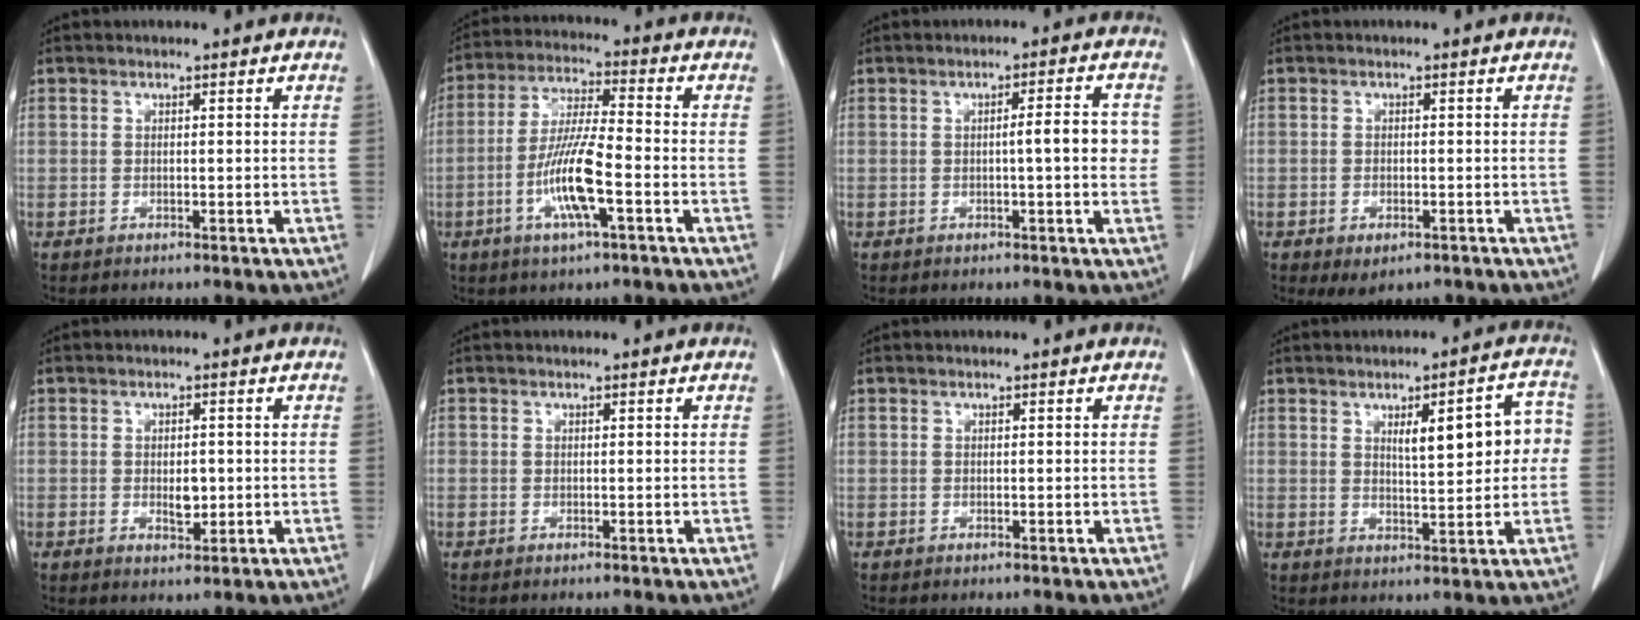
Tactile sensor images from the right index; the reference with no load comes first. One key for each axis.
{"total": 10.7, "fx": -3.5, "fy": 1.1, "fz": 10.0, "tx": -0.199, "ty": -0.006, "tz": -0.070}
{"total": 4.8, "fx": 0.0, "fy": 0.6, "fz": 4.8, "tx": -0.065, "ty": 0.008, "tz": -0.003}
{"total": 3.6, "fx": -2.0, "fy": 2.0, "fz": 2.2, "tx": -0.031, "ty": -0.004, "tz": -0.018}
{"total": 2.9, "fx": -0.3, "fy": 1.5, "fz": 2.5, "tx": -0.042, "ty": -0.002, "tz": 0.000}
{"total": 0.0}
{"total": 0.0}
{"total": 9.0, "fx": 1.6, "fy": 2.6, "fz": 8.5, "tx": -0.111, "ty": 0.026, "tz": 0.025}